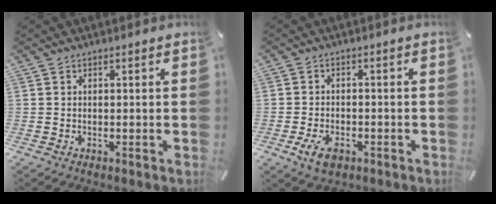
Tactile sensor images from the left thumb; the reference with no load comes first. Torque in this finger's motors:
{"motor_torque": [0.53, 1.83, 0.65, 0.53, 0.04]}